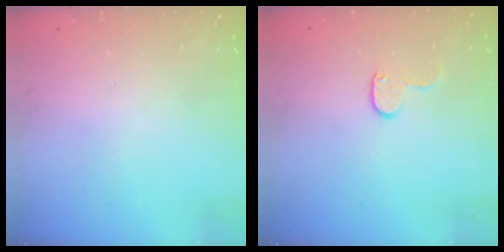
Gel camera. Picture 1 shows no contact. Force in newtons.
{"total": 4.5, "press": 4.5, "slide": 0.5}